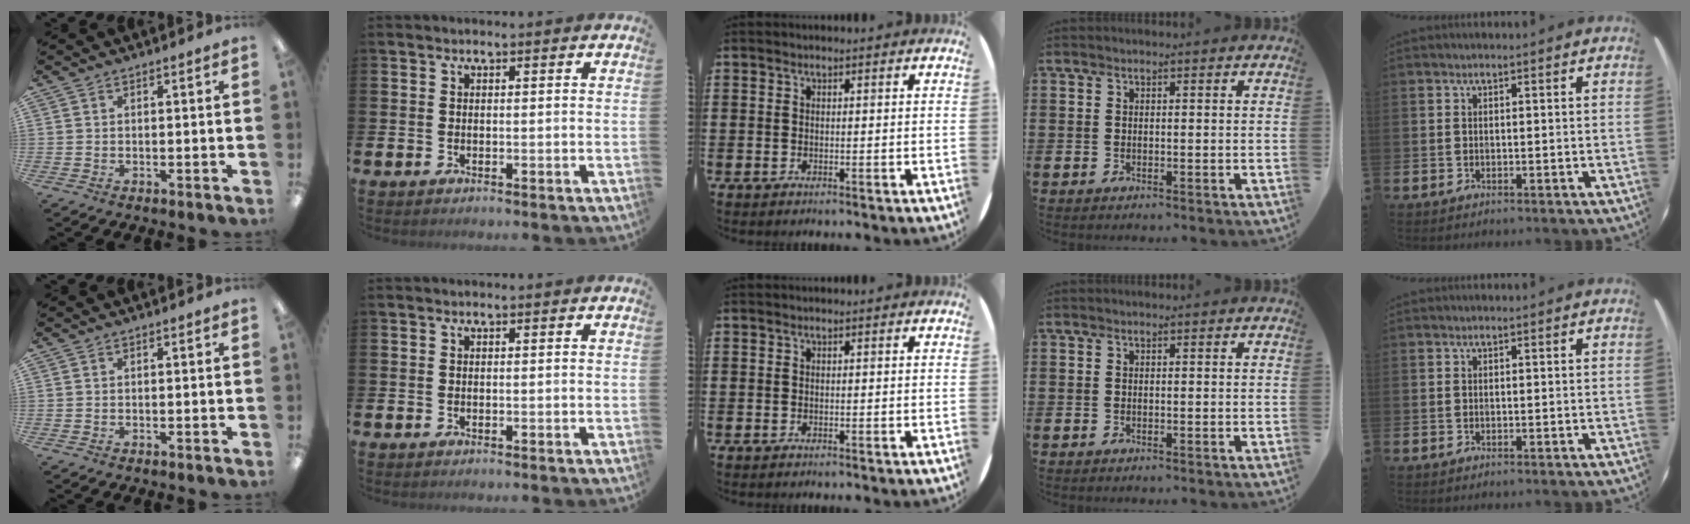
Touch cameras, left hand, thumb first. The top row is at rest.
{}